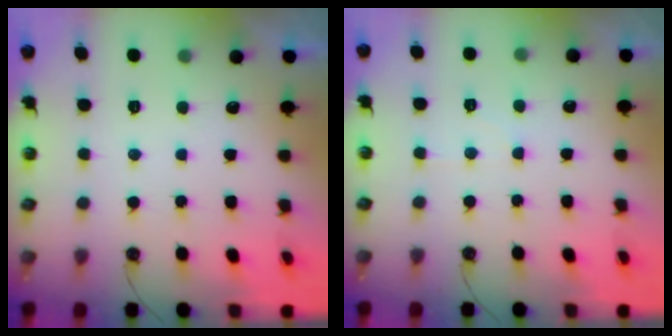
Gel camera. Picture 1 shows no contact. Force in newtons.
{"total": 4.1, "press": 4.0, "slide": 0.6}